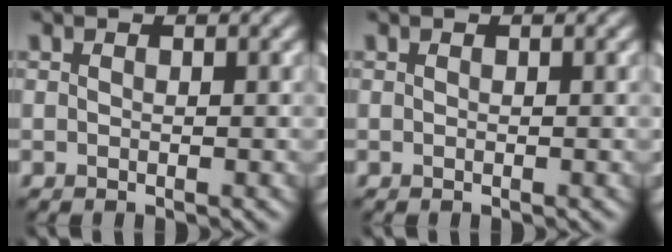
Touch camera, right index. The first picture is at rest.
{"total": 0.0}